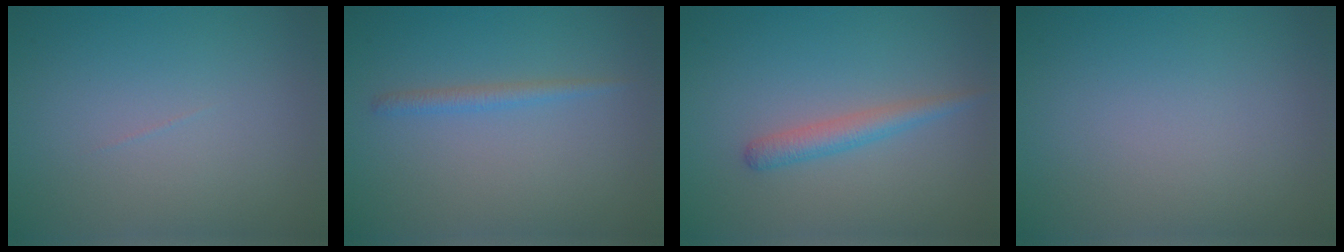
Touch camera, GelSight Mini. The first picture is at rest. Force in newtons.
{"total": 1.3, "press": 1.3, "slide": 0.0}
{"total": 2.0, "press": 2.0, "slide": 0.0}
{"total": 0.0}